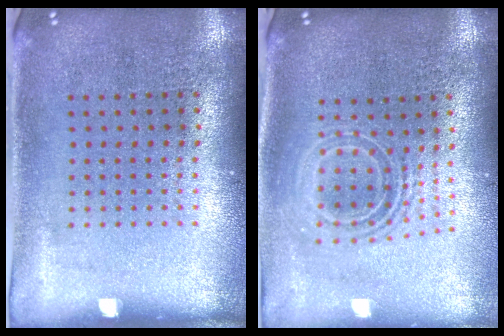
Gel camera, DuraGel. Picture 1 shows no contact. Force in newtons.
{"total": 1.9, "press": 1.5, "slide": 1.2}